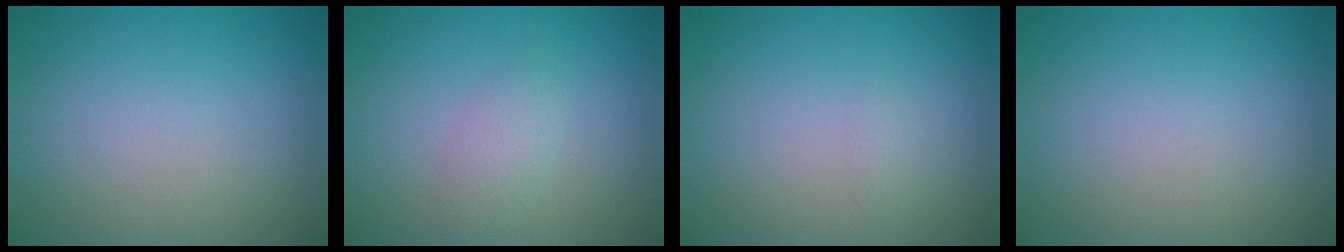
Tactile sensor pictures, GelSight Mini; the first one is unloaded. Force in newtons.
{"total": 1.6, "press": 1.6, "slide": 0.1}
{"total": 0.6, "press": 0.6, "slide": 0.0}
{"total": 0.0}